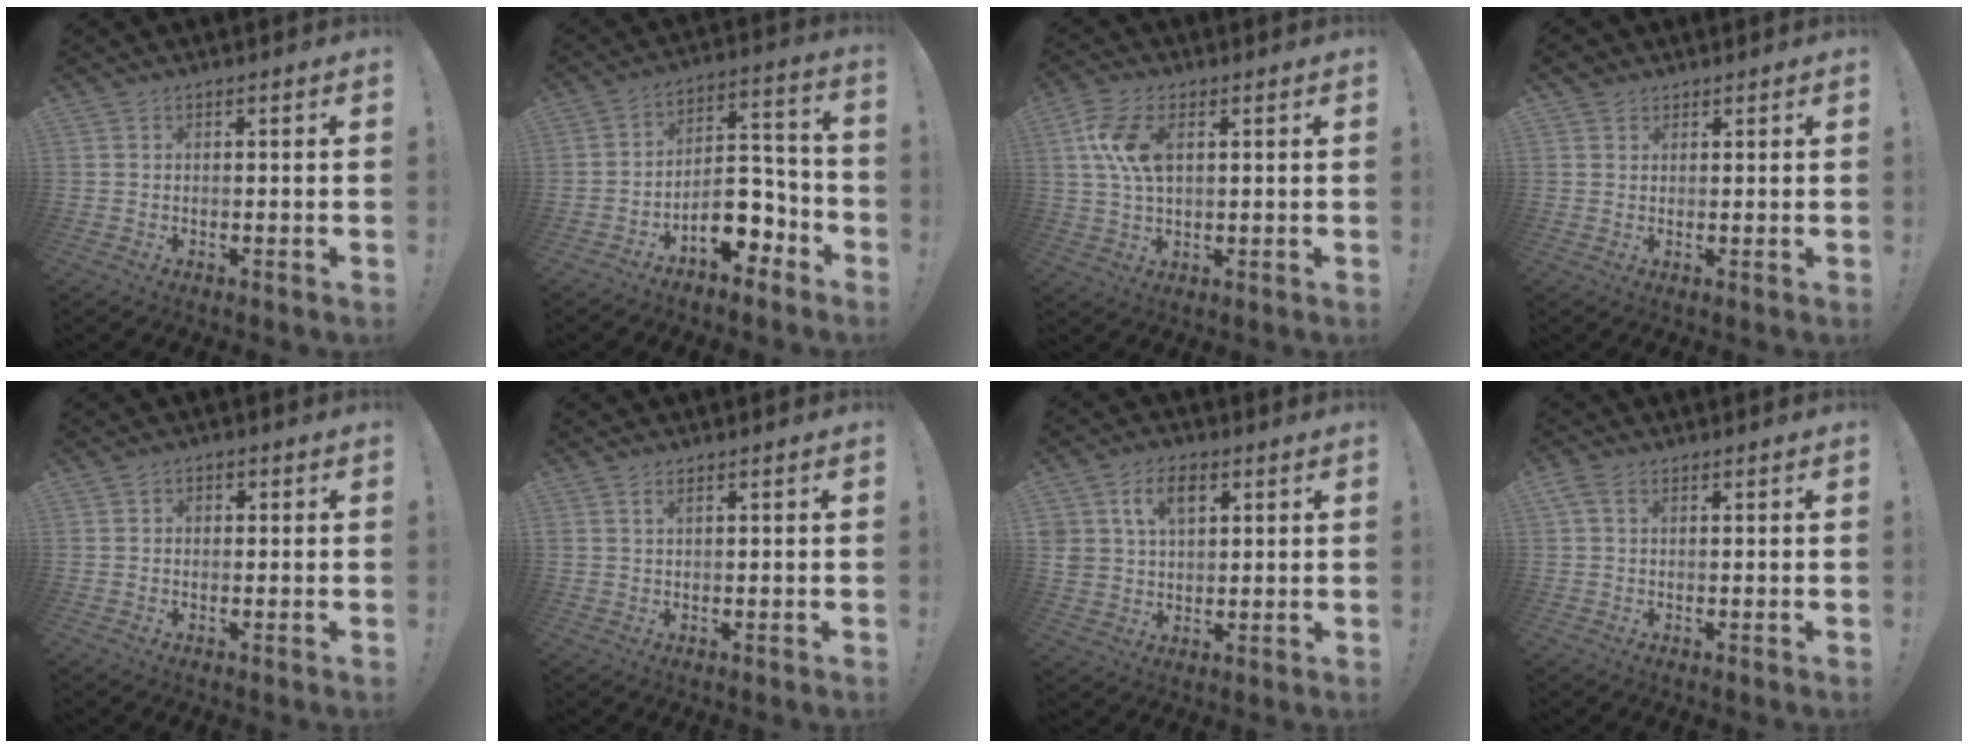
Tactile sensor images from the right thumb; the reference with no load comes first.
{"total": 13.7, "force": [-7.5, 8.0, 8.2], "torque": [-0.094, 0.049, -0.118]}
{"total": 10.1, "force": [2.7, 5.5, 8.0], "torque": [-0.163, -0.003, 0.046]}
{"total": 2.4, "force": [1.6, 1.8, 0.3], "torque": [-0.003, -0.003, 0.029]}
{"total": 1.7, "force": [-0.5, 1.4, 0.7], "torque": [-0.003, 0.005, -0.011]}
{"total": 1.6, "force": [0.9, 0.6, 1.1], "torque": [-0.015, -0.001, 0.015]}
{"total": 9.5, "force": [4.4, 6.6, 5.3], "torque": [-0.087, -0.004, 0.085]}
{"total": 2.5, "force": [0.9, 1.6, 1.7], "torque": [-0.035, 0.004, 0.018]}